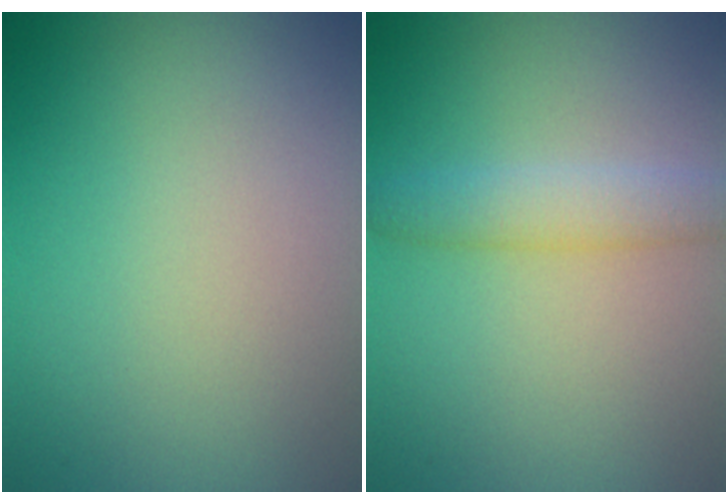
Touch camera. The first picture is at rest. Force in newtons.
{"total": 2.6, "press": 2.6, "slide": 0.1}